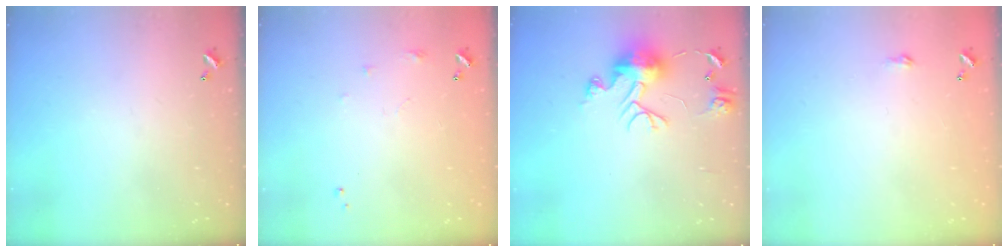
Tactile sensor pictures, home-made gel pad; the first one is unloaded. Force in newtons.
{"total": 5.9, "press": 5.9, "slide": 0.8}
{"total": 10.5, "press": 10.5, "slide": 1.0}
{"total": 1.8, "press": 1.8, "slide": 0.3}